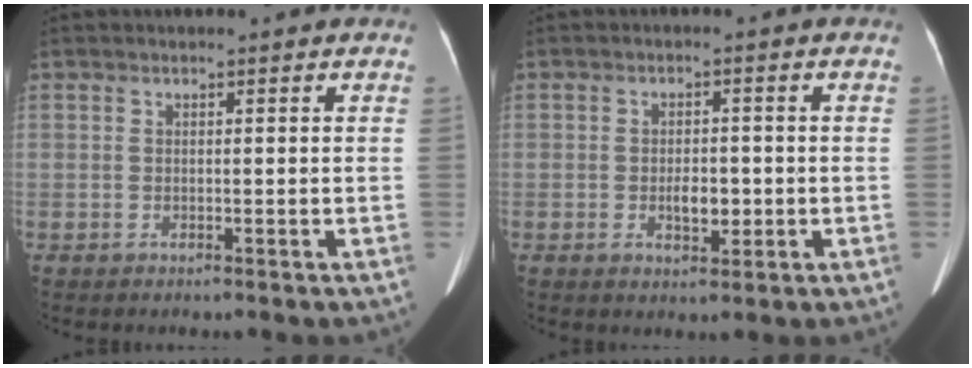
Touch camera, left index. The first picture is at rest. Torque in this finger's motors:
{"motor_torque": [0.00, 0.00, 0.01, 0.05]}